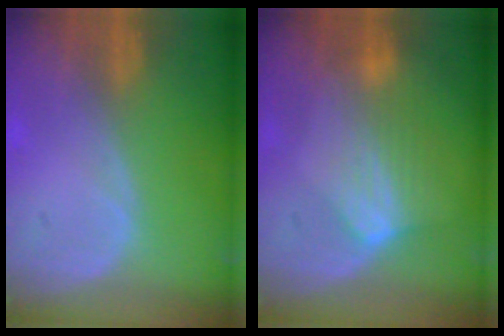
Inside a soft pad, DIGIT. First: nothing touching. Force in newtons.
{"total": 7.2, "press": 6.5, "slide": 3.1}